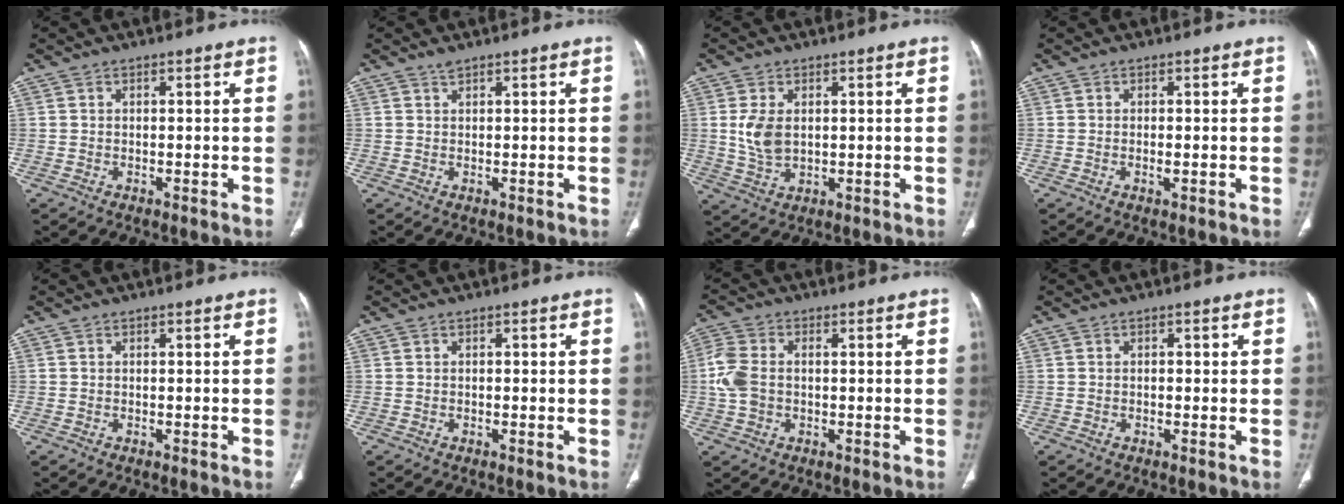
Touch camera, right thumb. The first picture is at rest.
{"total": 0.7, "force": [0.6, 0.1, 0.3], "torque": [-0.002, -0.002, 0.012]}
{"total": 5.9, "force": [0.9, 3.7, 4.6], "torque": [-0.094, -0.006, 0.025]}
{"total": 1.2, "force": [-0.3, 0.4, 1.1], "torque": [-0.018, -0.003, -0.006]}
{"total": 0.0}
{"total": 0.0}
{"total": 6.5, "force": [-0.2, 4.5, 4.6], "torque": [-0.121, 0.013, -0.006]}
{"total": 0.8, "force": [0.0, 0.5, 0.6], "torque": [-0.003, 0.001, -0.002]}